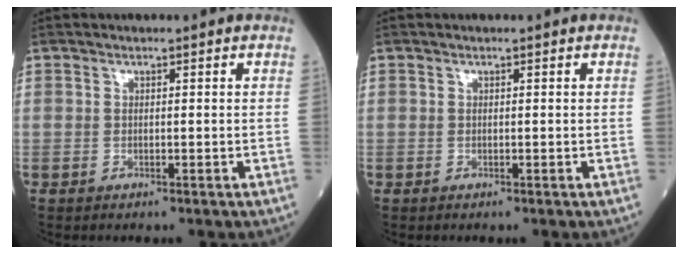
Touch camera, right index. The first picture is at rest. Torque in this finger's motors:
{"motor_torque": [0.00, 0.00, 0.00, 0.00]}